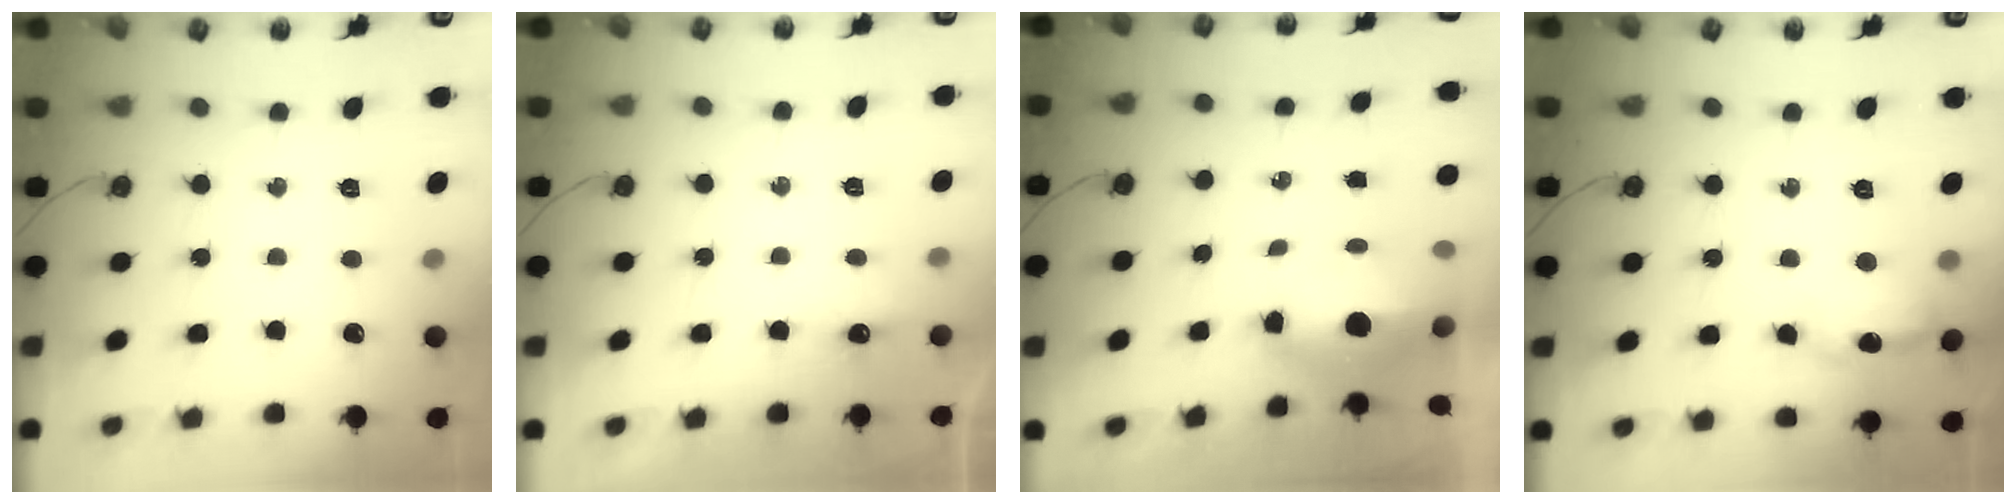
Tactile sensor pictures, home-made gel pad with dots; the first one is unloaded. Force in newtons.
{"total": 3.0, "press": 3.0, "slide": 0.6}
{"total": 10.9, "press": 8.9, "slide": 6.3}
{"total": 12.8, "press": 12.8, "slide": 1.0}